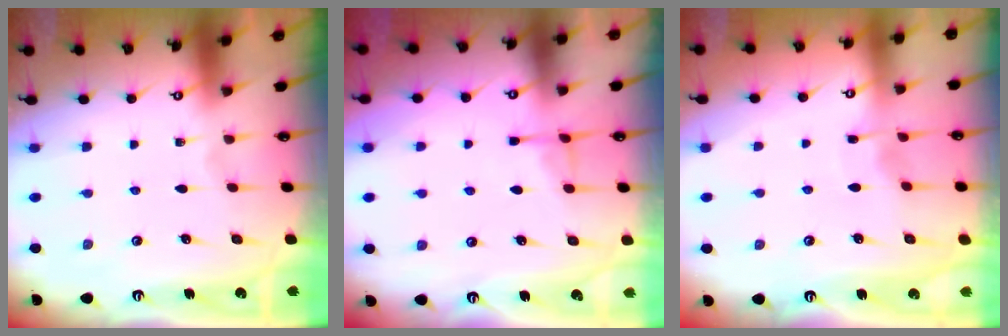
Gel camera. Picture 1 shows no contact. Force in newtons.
{"total": 3.9, "press": 3.8, "slide": 0.7}
{"total": 3.6, "press": 3.6, "slide": 0.5}